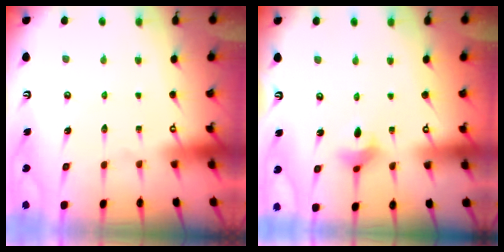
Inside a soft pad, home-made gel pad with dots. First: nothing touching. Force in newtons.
{"total": 2.7, "press": 2.7, "slide": 0.4}